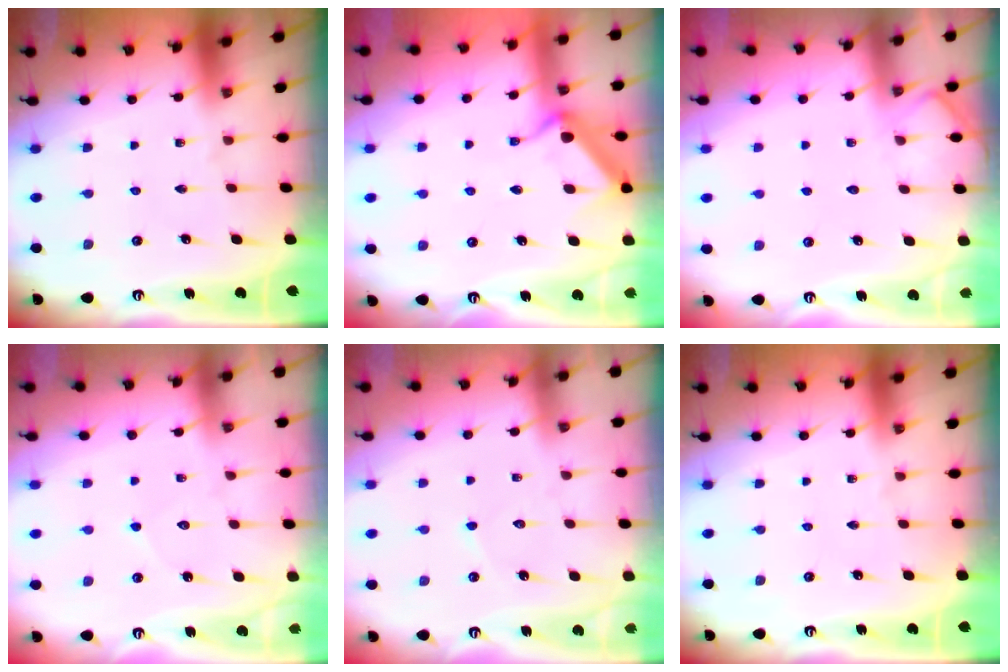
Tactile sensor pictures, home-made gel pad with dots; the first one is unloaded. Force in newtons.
{"total": 10.3, "press": 10.3, "slide": 0.4}
{"total": 3.5, "press": 3.4, "slide": 0.5}
{"total": 5.1, "press": 5.0, "slide": 0.4}
{"total": 2.8, "press": 2.8, "slide": 0.2}
{"total": 0.0}